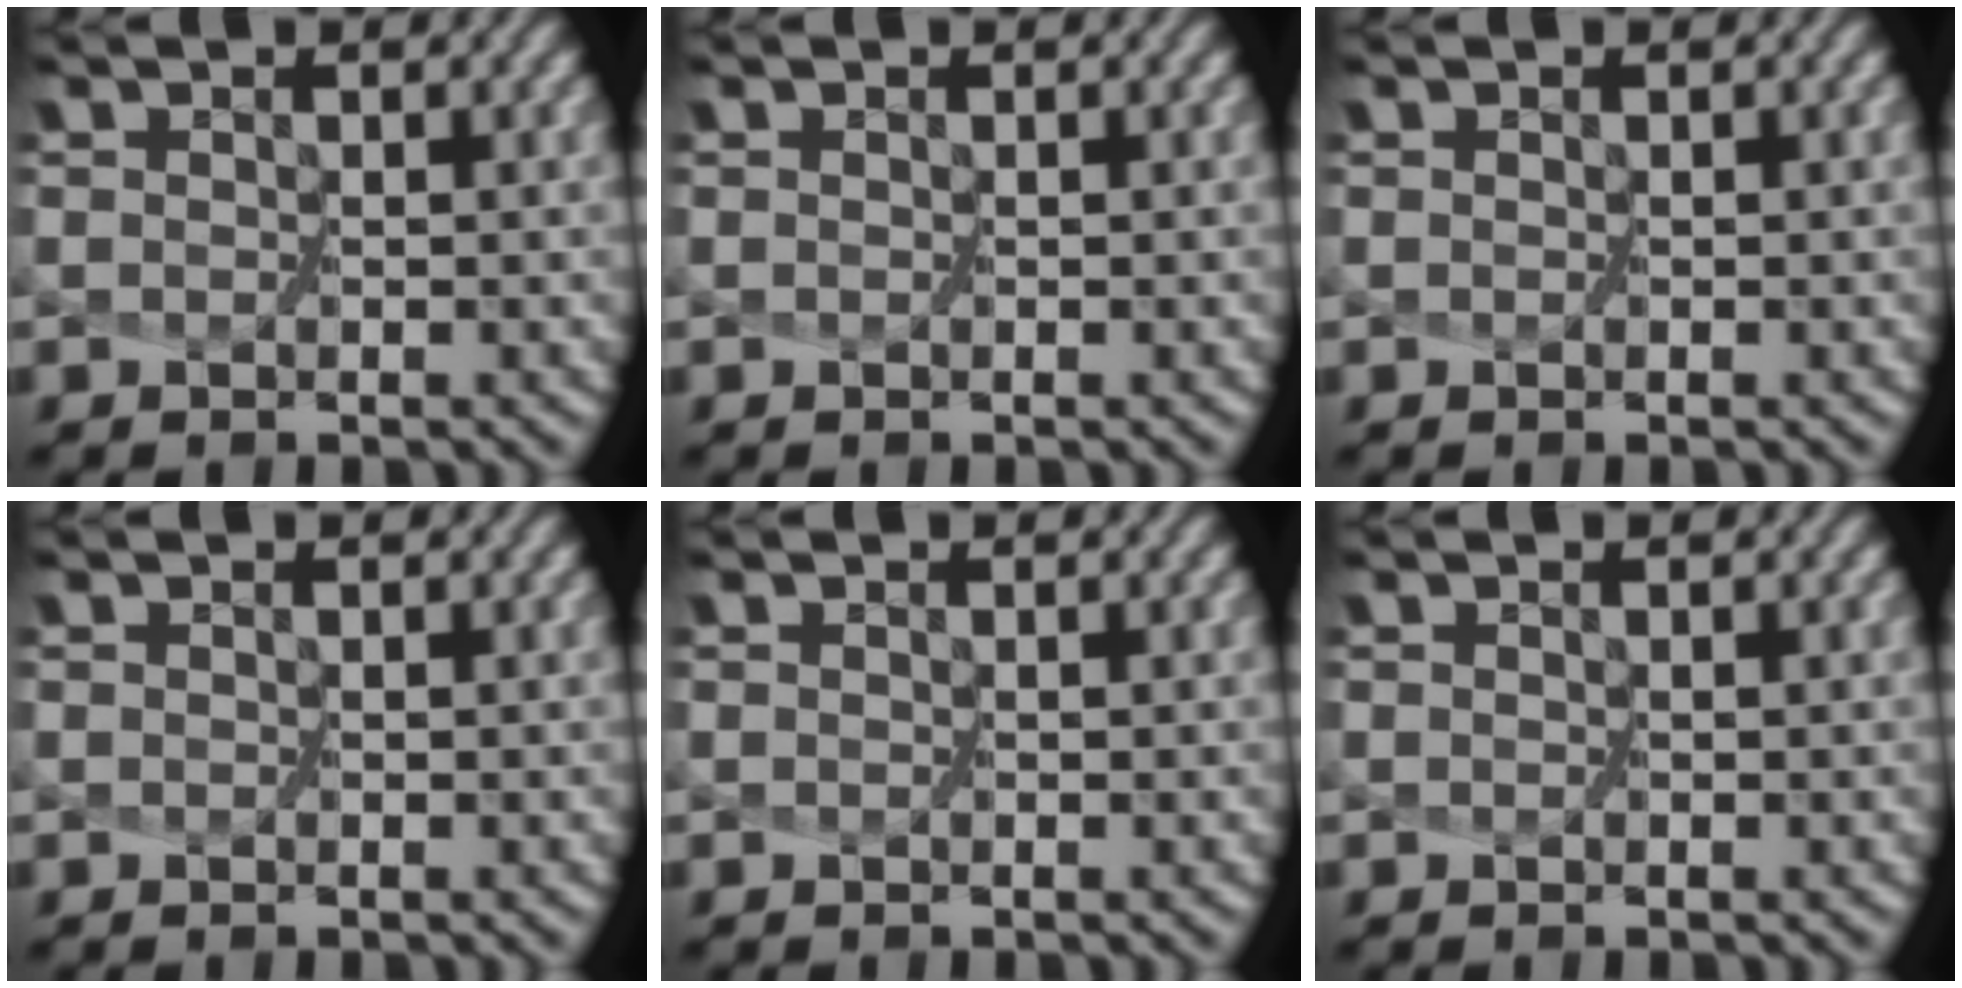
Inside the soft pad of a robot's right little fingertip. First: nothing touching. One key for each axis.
{"total": 0.0}
{"total": 0.0}
{"total": 0.0}
{"total": 0.0}
{"total": 0.0}